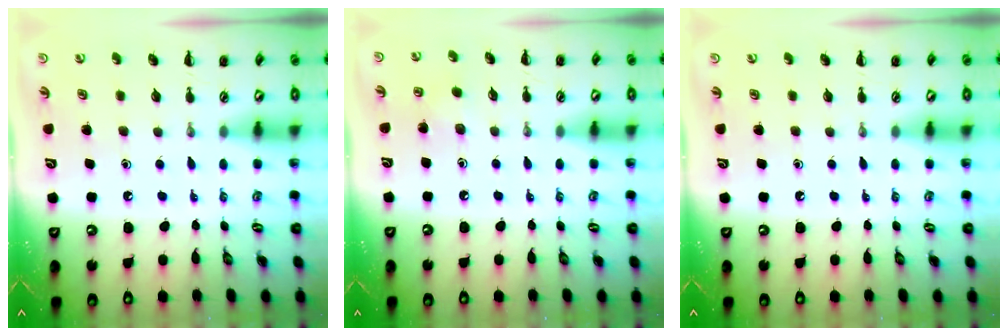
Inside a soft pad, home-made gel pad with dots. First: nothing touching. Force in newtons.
{"total": 3.1, "press": 3.0, "slide": 0.8}
{"total": 0.0}